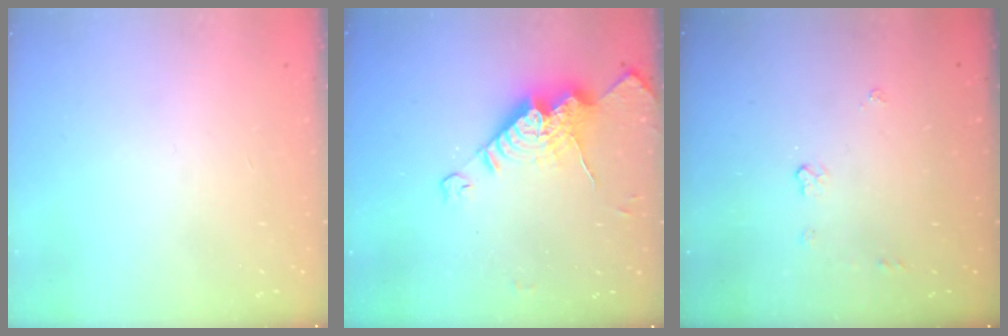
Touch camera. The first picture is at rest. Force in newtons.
{"total": 14.6, "press": 14.5, "slide": 1.3}
{"total": 3.8, "press": 3.8, "slide": 0.5}